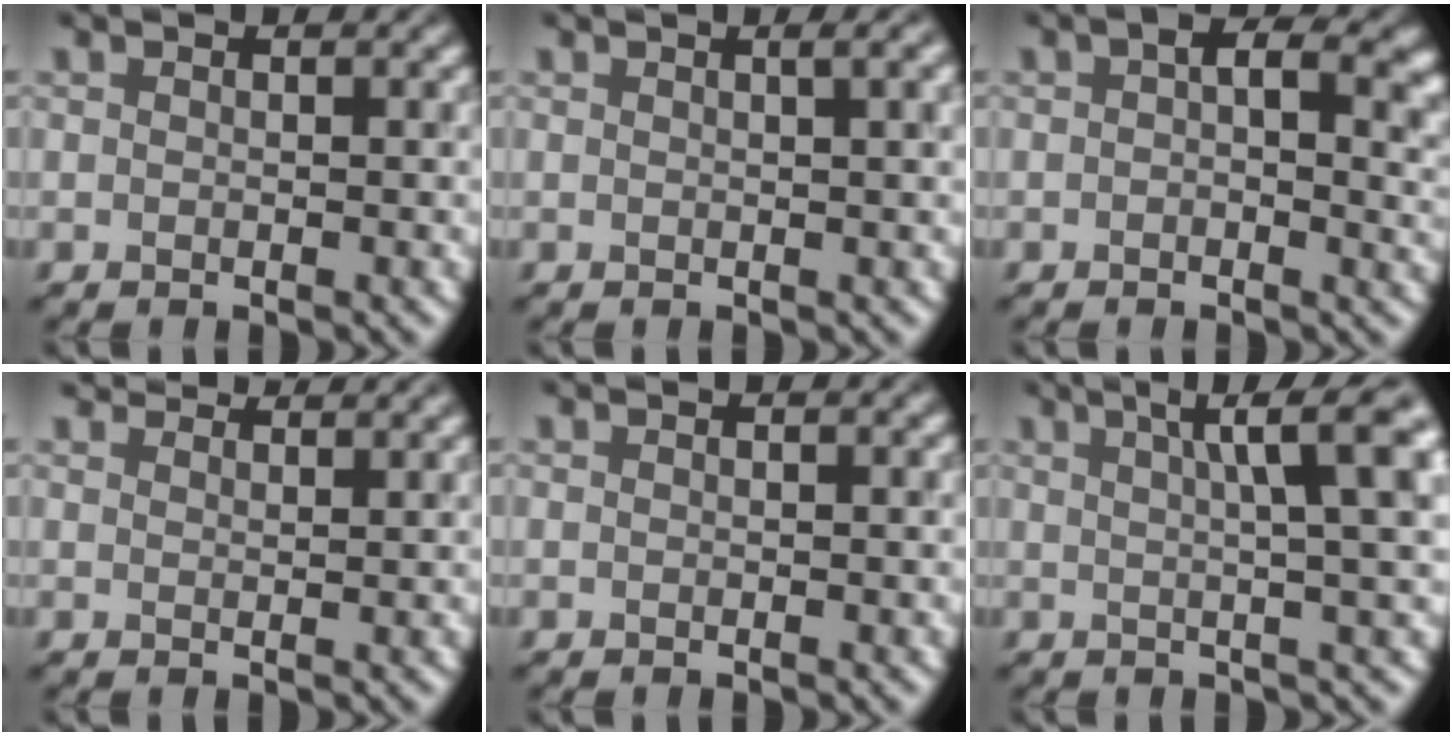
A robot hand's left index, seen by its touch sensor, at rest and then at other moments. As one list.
[{"total": 3.3, "force": [0.9, 1.2, 3.0], "torque": [-0.021, 0.014, 0.003]}, {"total": 6.4, "force": [1.3, 3.2, 5.4], "torque": [-0.061, 0.013, 0.013]}, {"total": 5.0, "force": [4.6, 1.0, 1.5], "torque": [-0.024, 0.014, 0.041]}, {"total": 0.0}, {"total": 8.7, "force": [2.8, 1.7, 8.0], "torque": [-0.069, 0.031, 0.032]}]